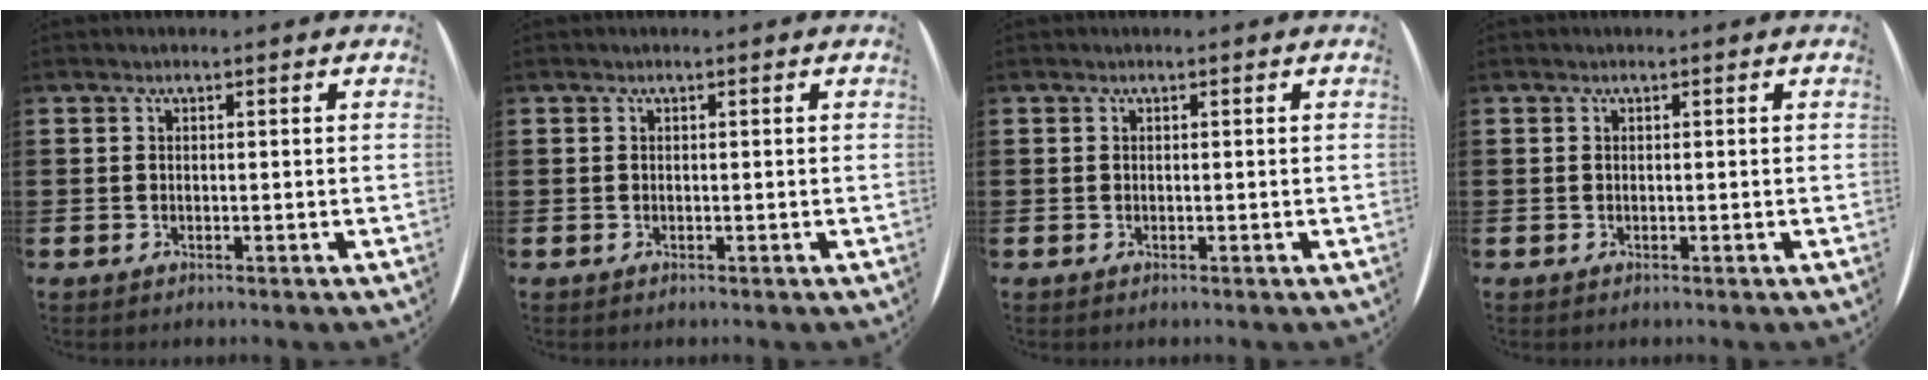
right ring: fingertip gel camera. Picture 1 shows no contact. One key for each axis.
{"total": 0.0}
{"total": 0.0}
{"total": 0.0}